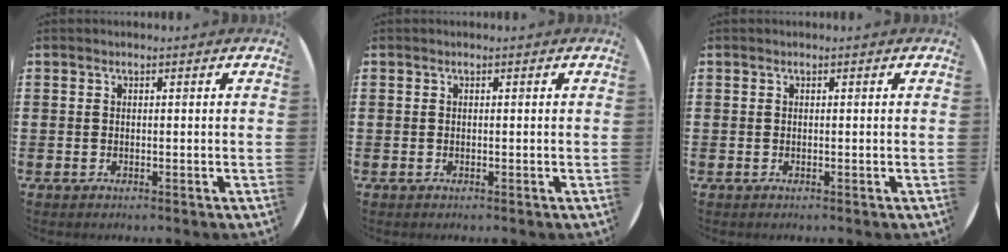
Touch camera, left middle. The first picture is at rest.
{"total": 0.0}
{"total": 0.0}